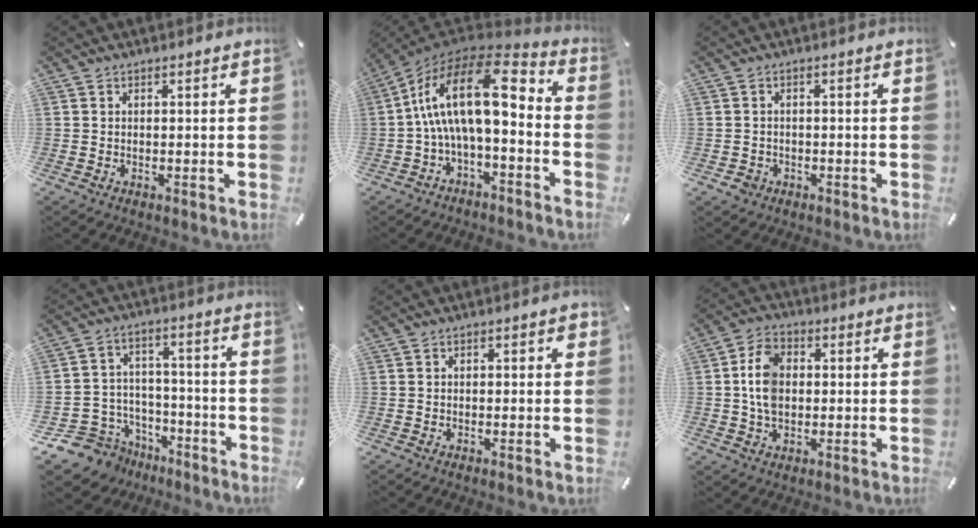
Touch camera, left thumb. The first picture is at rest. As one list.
[{"total": 18.1, "force": [2.4, 8.0, 16.1], "torque": [-0.316, -0.017, 0.038]}, {"total": 2.3, "force": [-1.2, 1.9, 0.5], "torque": [-0.008, 0.008, -0.024]}, {"total": 11.0, "force": [-6.4, 8.7, 2.0], "torque": [-0.052, 0.038, -0.108]}, {"total": 0.9, "force": [-0.1, 0.5, 0.7], "torque": [-0.012, 0.005, -0.004]}, {"total": 8.0, "force": [0.3, 5.9, 5.4], "torque": [-0.117, 0.006, 0.004]}]